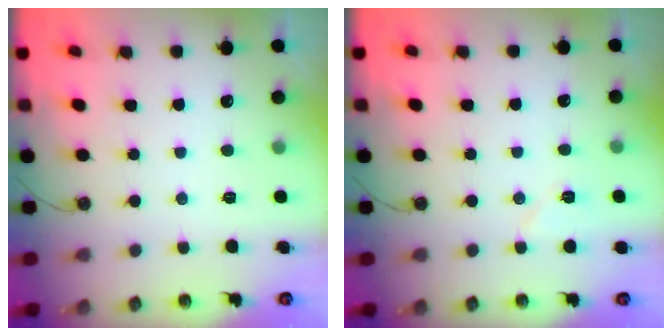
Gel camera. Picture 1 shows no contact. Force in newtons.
{"total": 6.0, "press": 5.7, "slide": 1.8}